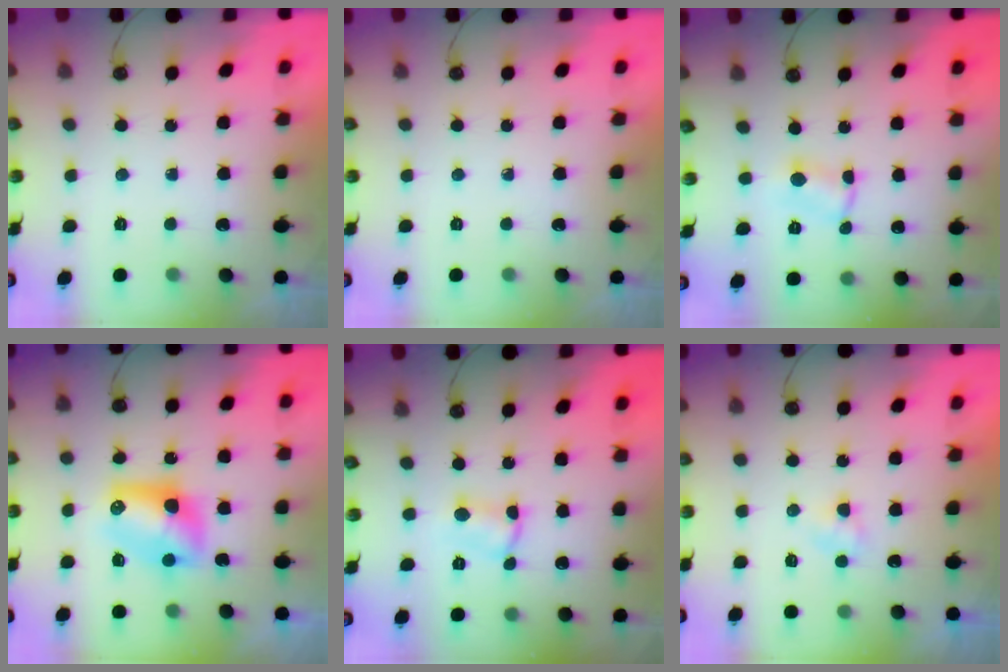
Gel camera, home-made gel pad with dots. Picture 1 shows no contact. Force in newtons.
{"total": 0.0}
{"total": 1.6, "press": 1.6, "slide": 0.3}
{"total": 9.4, "press": 9.4, "slide": 0.5}
{"total": 2.5, "press": 2.5, "slide": 0.5}
{"total": 3.3, "press": 3.3, "slide": 0.5}